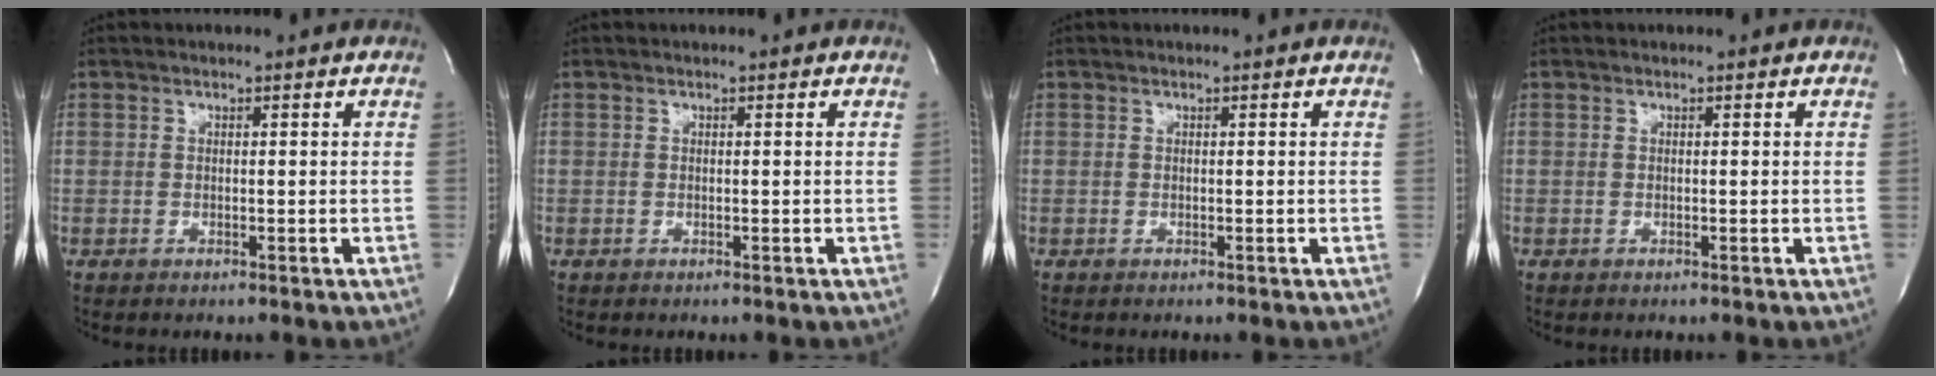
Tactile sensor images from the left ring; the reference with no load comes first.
{"total": 0.0}
{"total": 0.0}
{"total": 0.0}